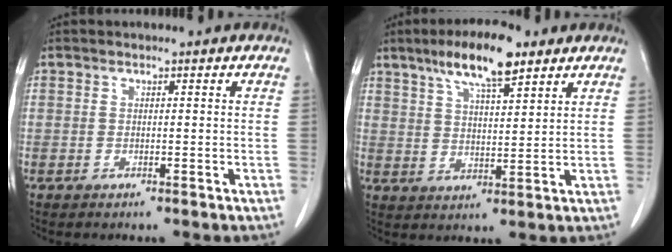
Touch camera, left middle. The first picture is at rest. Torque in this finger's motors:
{"motor_torque": [1.07, -0.88, 0.15, 0.04]}